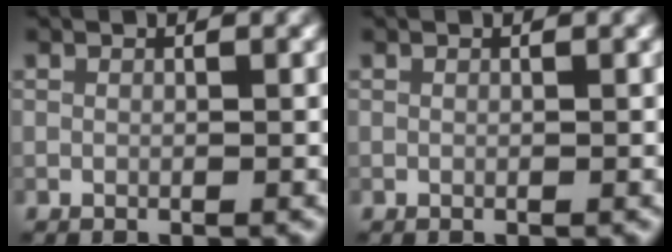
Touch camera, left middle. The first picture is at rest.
{"total": 0.0}